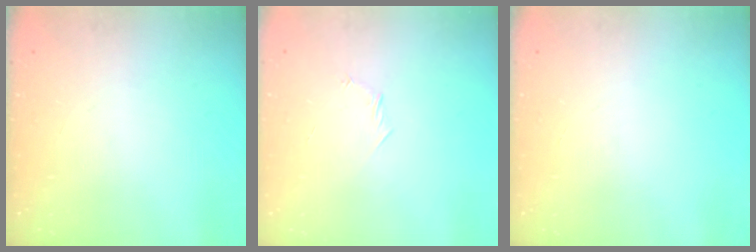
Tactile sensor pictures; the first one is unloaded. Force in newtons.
{"total": 4.1, "press": 3.9, "slide": 1.2}
{"total": 0.0}